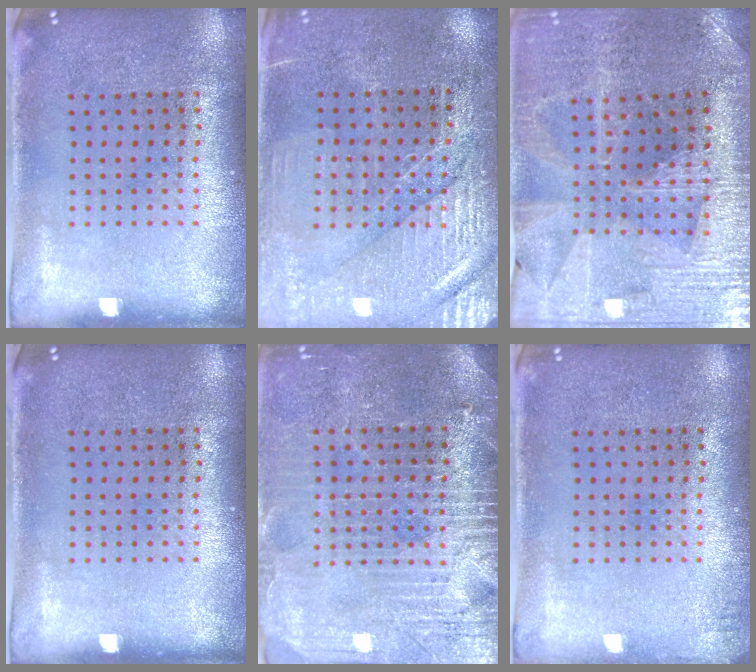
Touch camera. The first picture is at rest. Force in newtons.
{"total": 3.0, "press": 2.9, "slide": 0.9}
{"total": 3.0, "press": 2.9, "slide": 0.4}
{"total": 0.0}
{"total": 3.7, "press": 3.4, "slide": 1.3}
{"total": 0.9, "press": 0.9, "slide": 0.2}